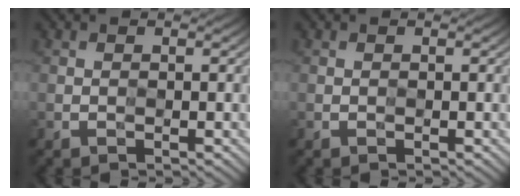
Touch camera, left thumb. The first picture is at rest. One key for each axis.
{"total": 0.0}